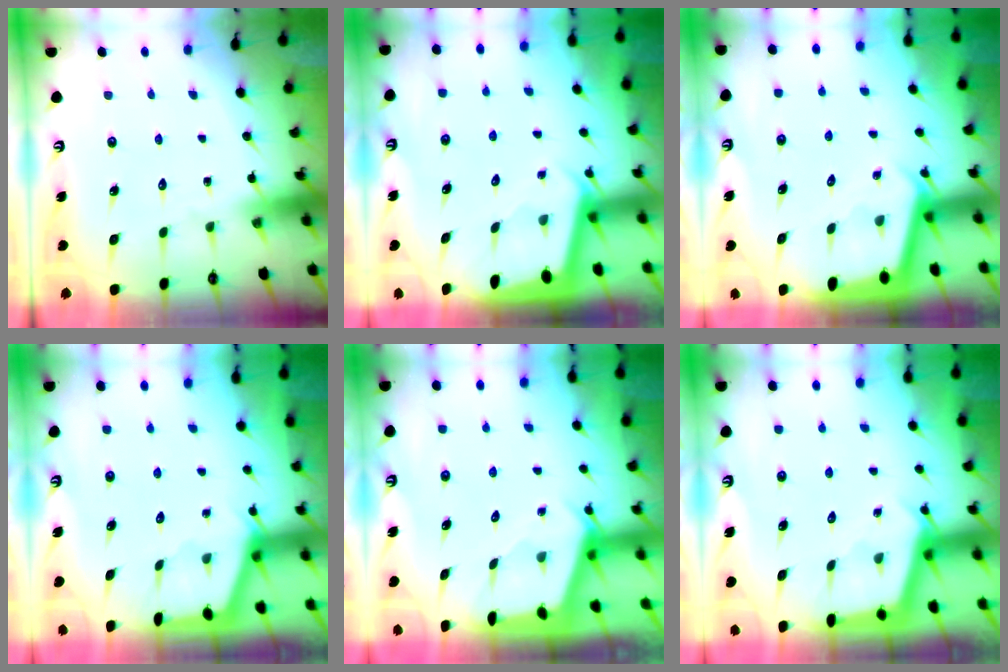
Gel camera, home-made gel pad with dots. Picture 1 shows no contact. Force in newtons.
{"total": 2.0, "press": 2.0, "slide": 0.1}
{"total": 2.3, "press": 2.3, "slide": 0.1}
{"total": 1.8, "press": 1.8, "slide": 0.2}
{"total": 2.4, "press": 2.4, "slide": 0.3}
{"total": 2.9, "press": 2.9, "slide": 0.3}